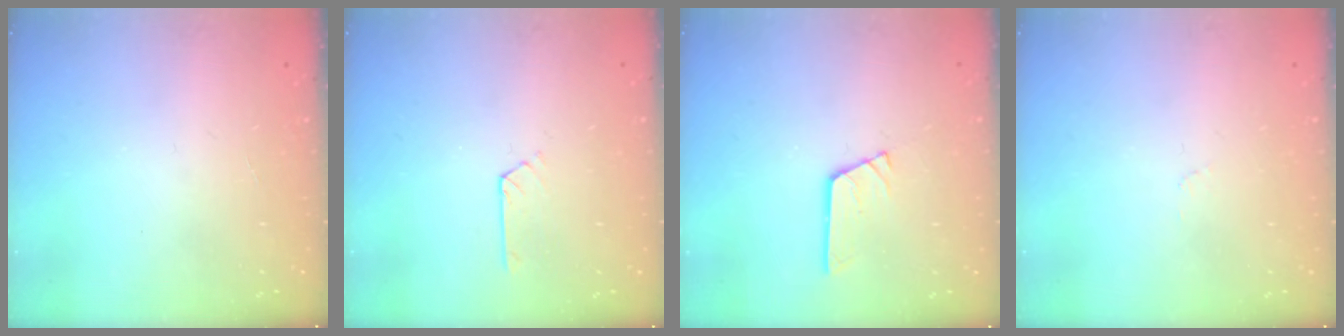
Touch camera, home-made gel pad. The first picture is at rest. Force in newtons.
{"total": 2.1, "press": 2.0, "slide": 0.3}
{"total": 3.5, "press": 3.5, "slide": 0.1}
{"total": 2.5, "press": 2.4, "slide": 0.3}